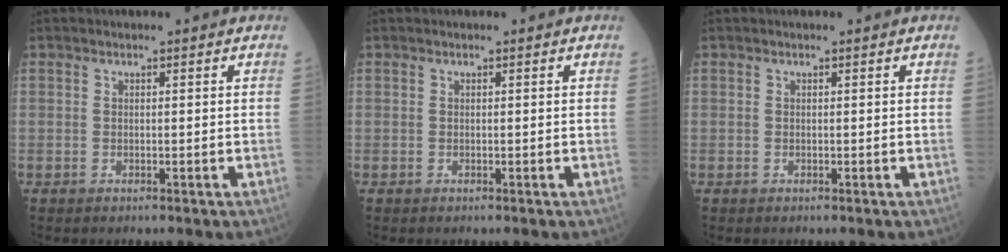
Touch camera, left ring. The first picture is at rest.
{"total": 0.0}
{"total": 0.0}